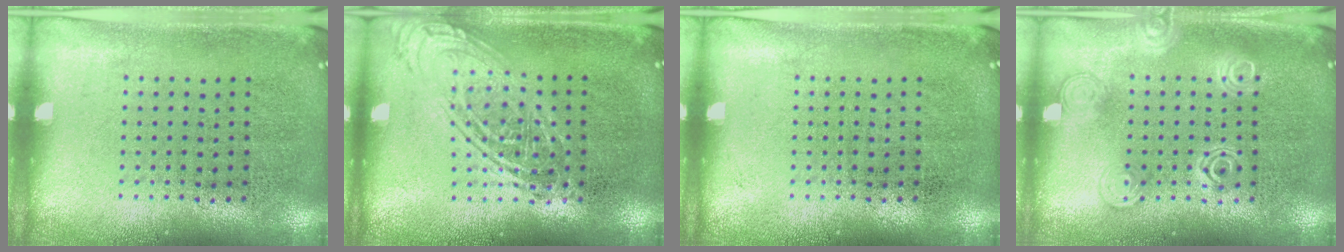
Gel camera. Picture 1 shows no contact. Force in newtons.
{"total": 1.8, "press": 1.8, "slide": 0.1}
{"total": 0.0}
{"total": 2.3, "press": 2.2, "slide": 0.3}